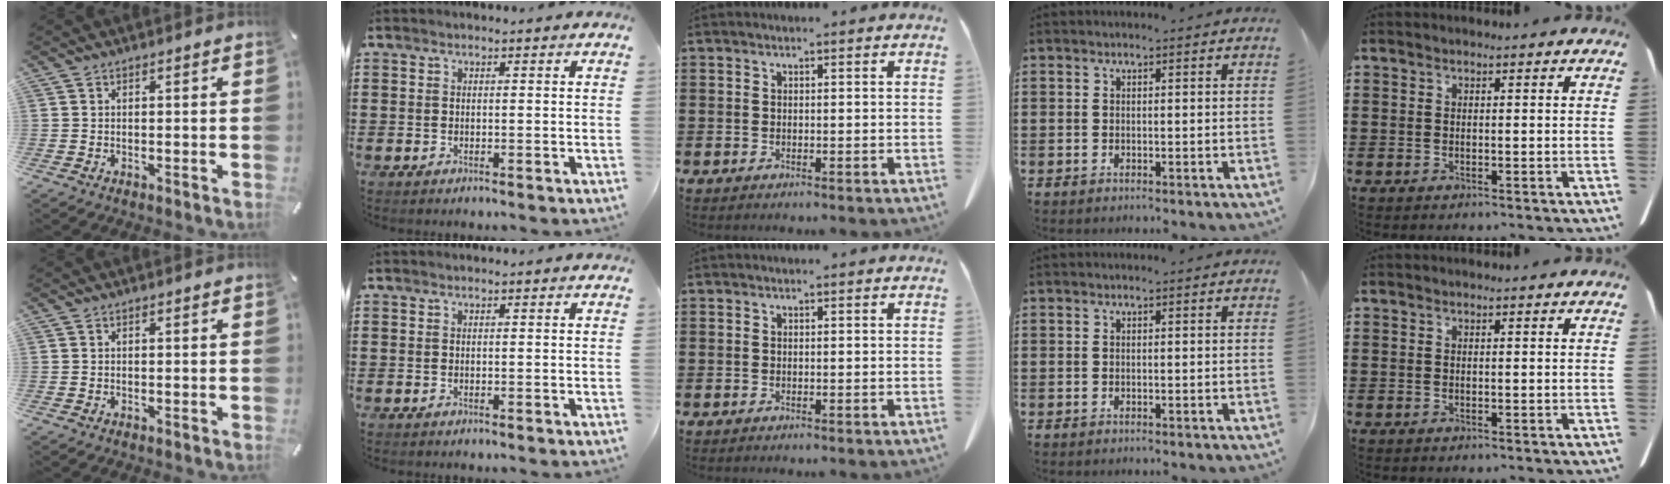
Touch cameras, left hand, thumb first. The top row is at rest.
{}